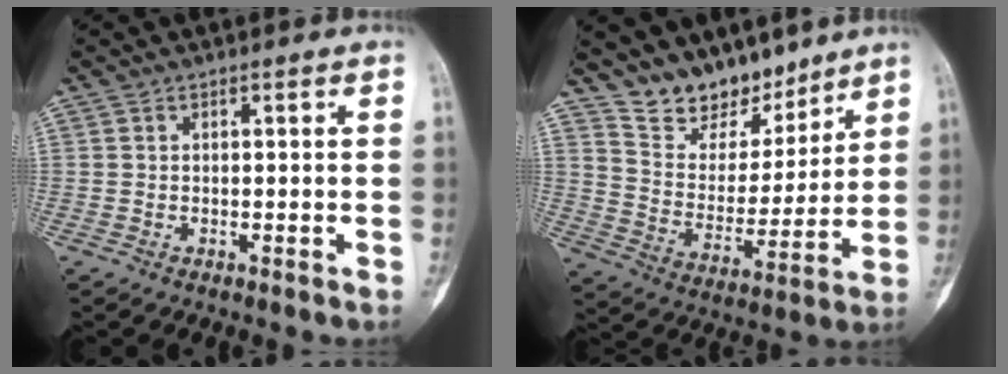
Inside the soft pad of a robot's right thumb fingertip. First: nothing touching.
{"total": 13.2, "force": [11.2, 6.2, 3.3], "torque": [-0.018, -0.077, 0.209]}